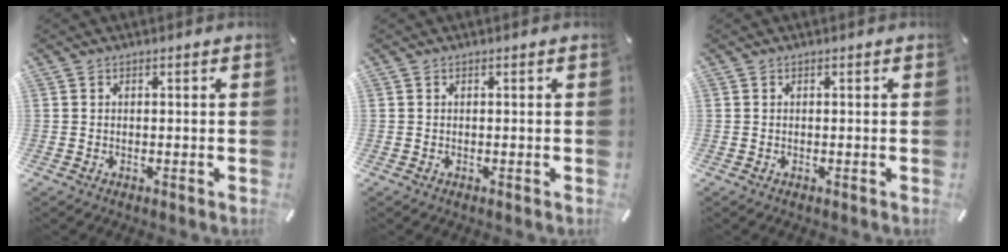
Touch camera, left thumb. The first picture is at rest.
{"total": 0.0}
{"total": 0.0}